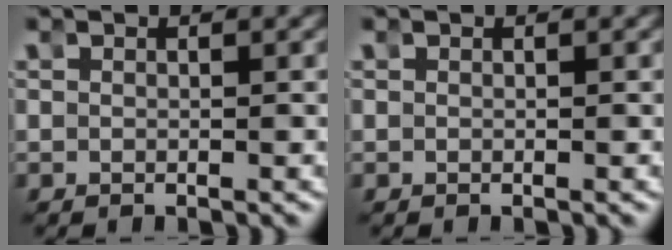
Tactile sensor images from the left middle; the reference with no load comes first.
{"total": 0.0}